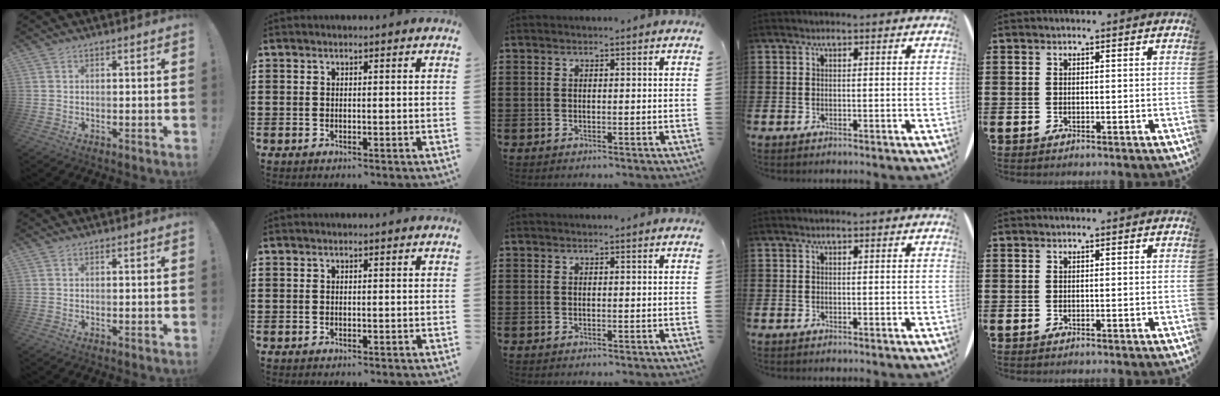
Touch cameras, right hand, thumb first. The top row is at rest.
{}